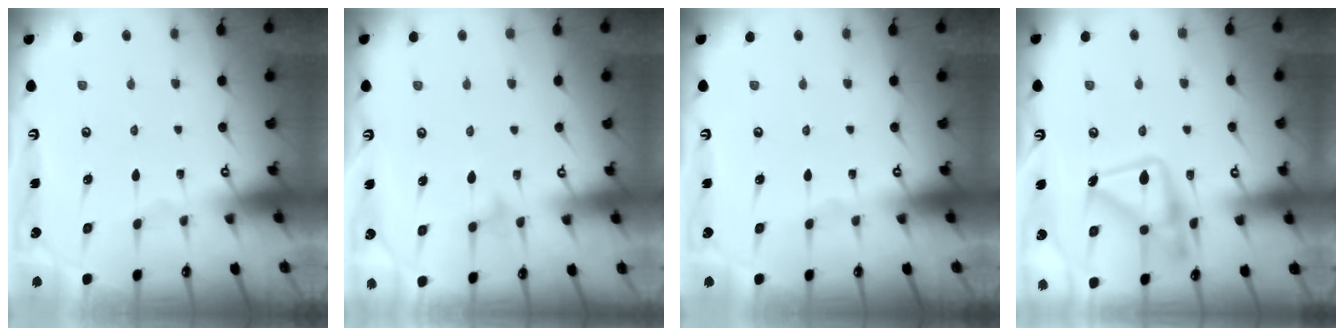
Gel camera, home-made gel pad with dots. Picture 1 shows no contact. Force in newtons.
{"total": 7.8, "press": 7.8, "slide": 0.7}
{"total": 0.0}
{"total": 18.2, "press": 18.2, "slide": 1.2}